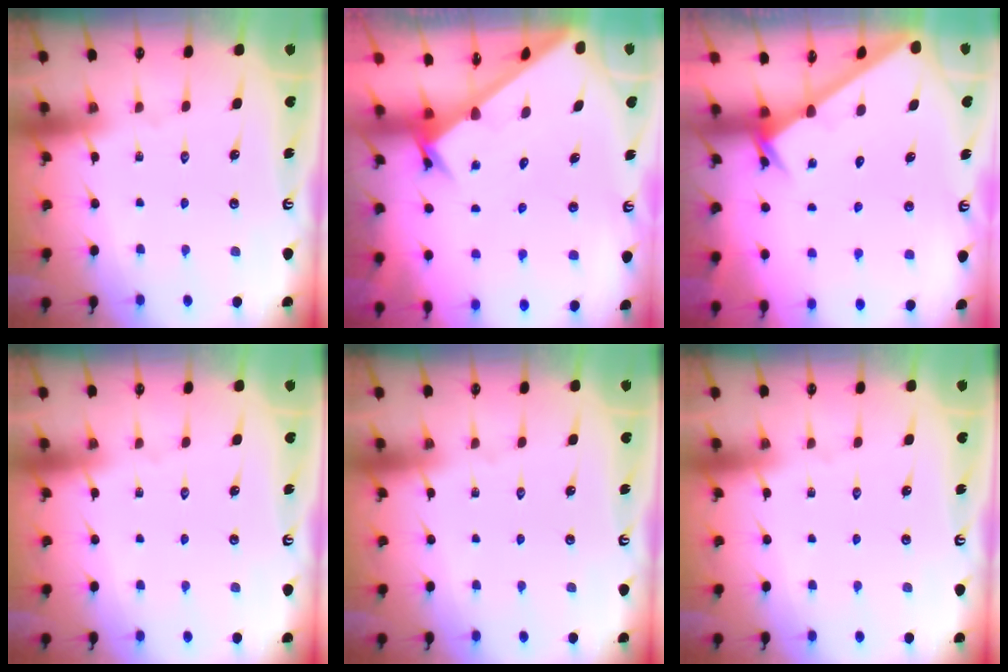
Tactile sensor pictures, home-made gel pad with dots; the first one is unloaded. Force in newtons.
{"total": 3.7, "press": 3.7, "slide": 0.3}
{"total": 2.3, "press": 2.3, "slide": 0.2}
{"total": 0.0}
{"total": 0.0}
{"total": 0.0}